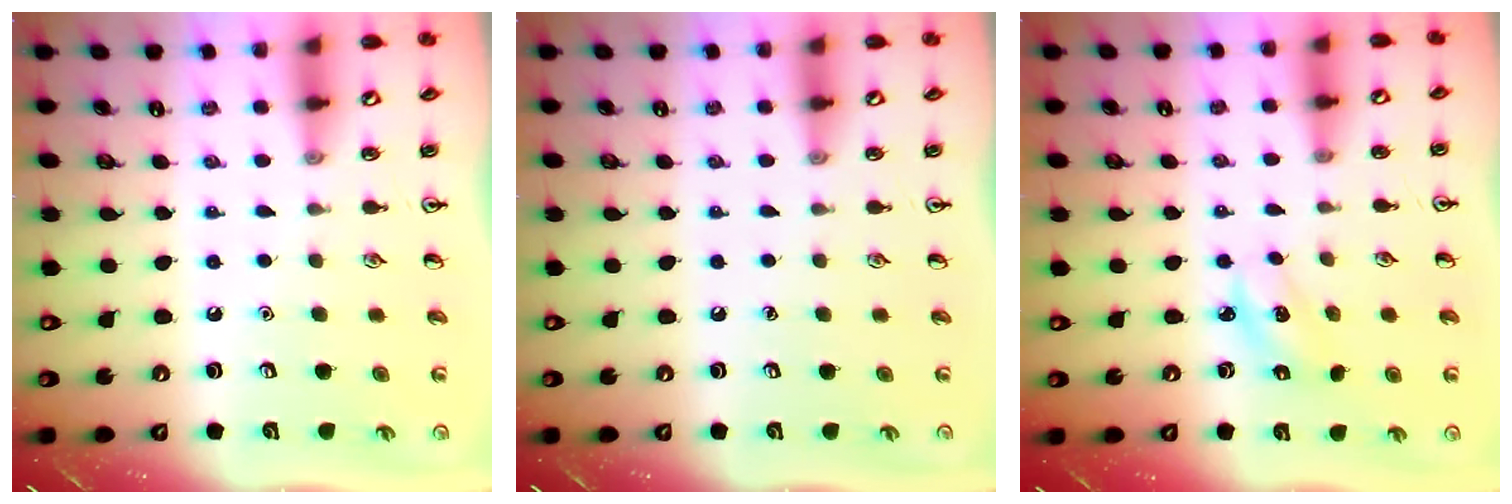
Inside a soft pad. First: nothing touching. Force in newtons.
{"total": 0.0}
{"total": 2.6, "press": 2.5, "slide": 0.6}